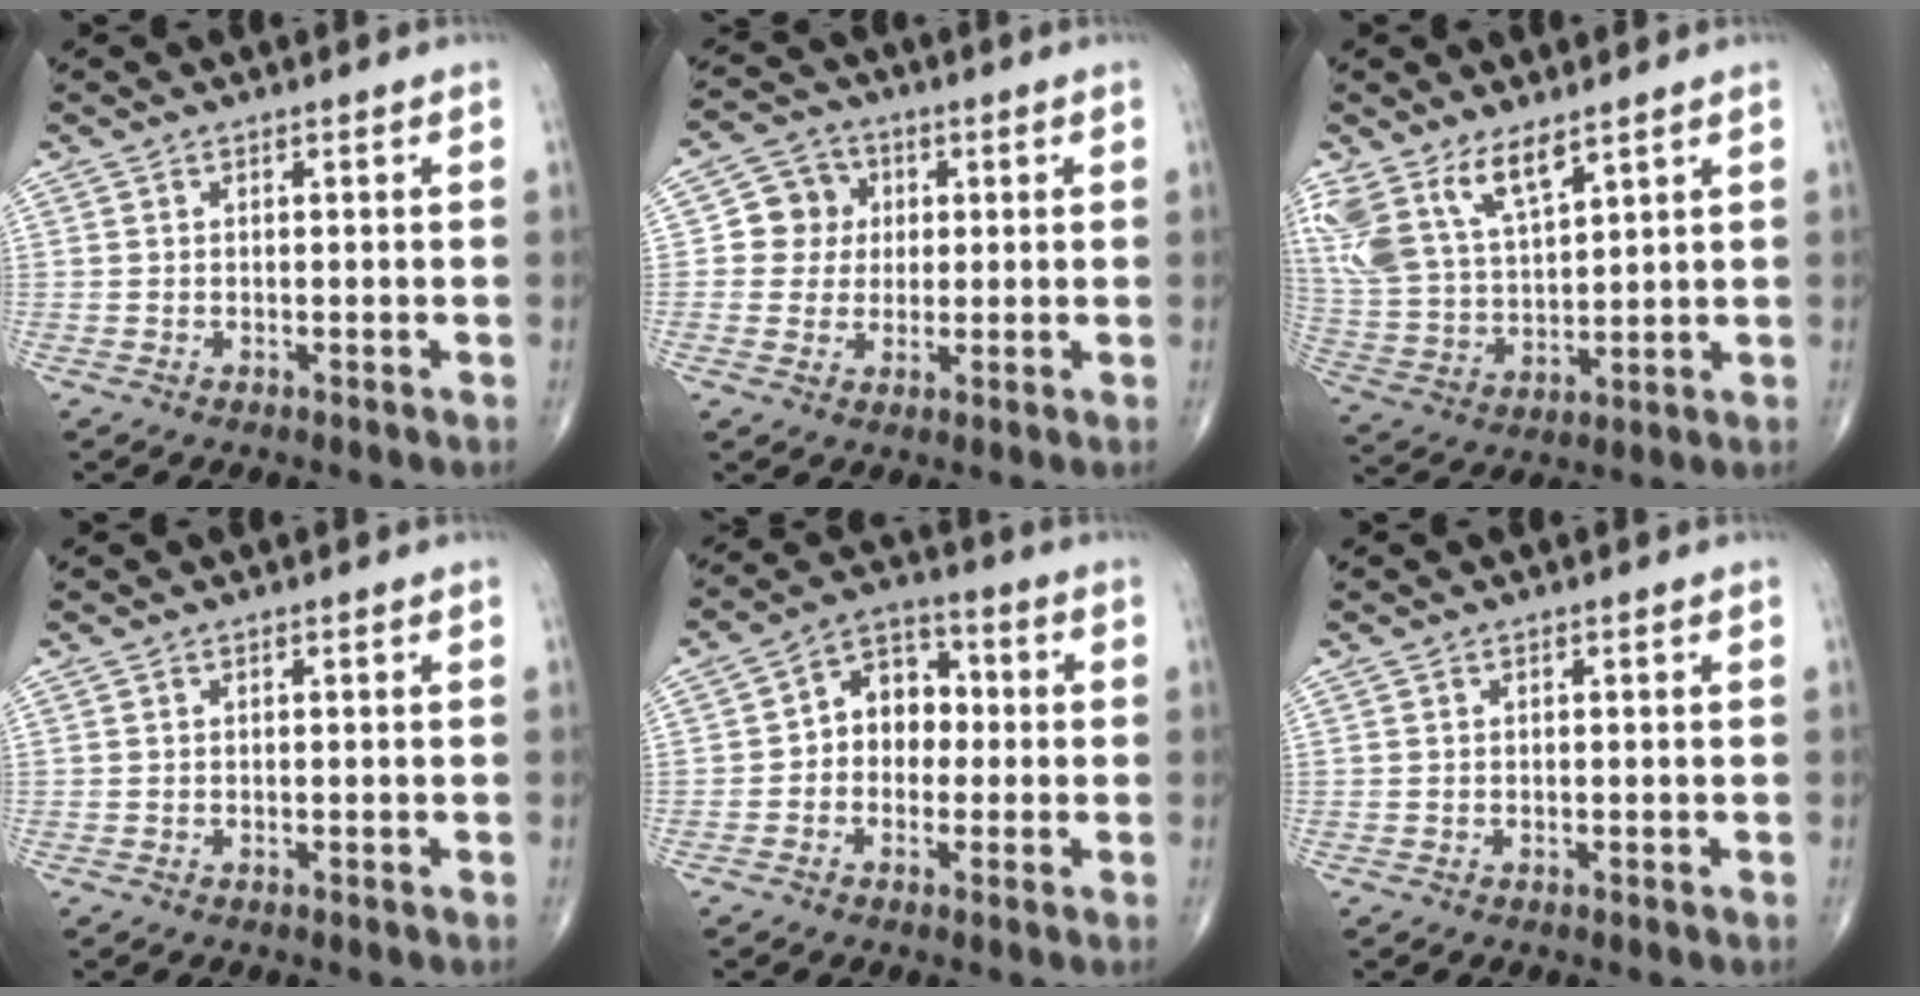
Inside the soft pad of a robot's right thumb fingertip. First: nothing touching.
{"total": 7.0, "force": [1.0, 6.7, 2.0], "torque": [0.006, 0.007, 0.007]}
{"total": 12.6, "force": [8.3, 5.1, 7.9], "torque": [-0.152, -0.029, 0.182]}
{"total": 0.0}
{"total": 8.7, "force": [-0.1, 6.8, 5.5], "torque": [-0.047, 0.030, -0.015]}
{"total": 0.0}